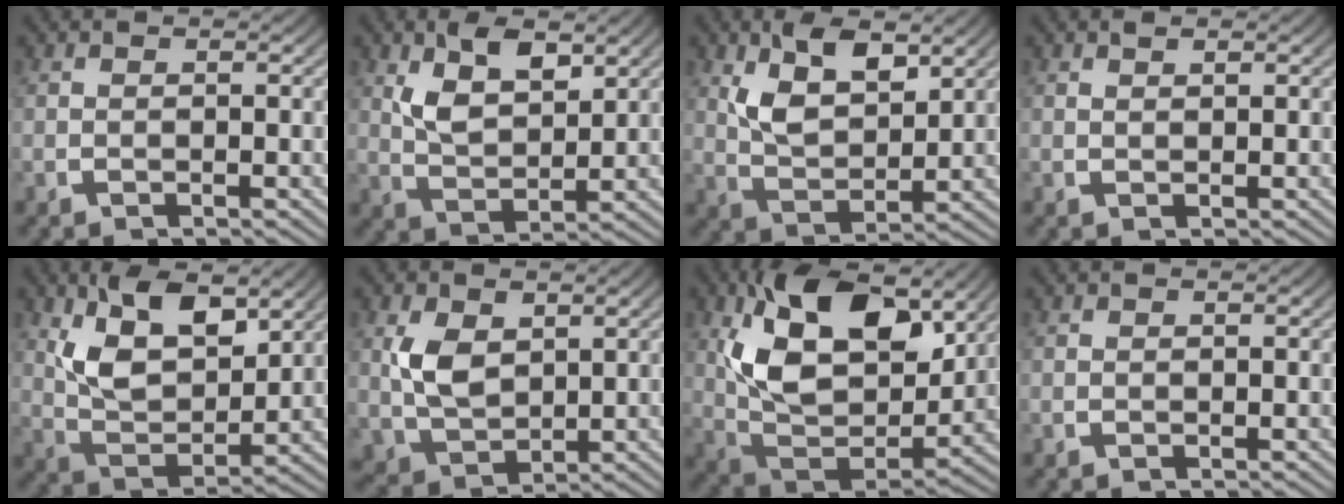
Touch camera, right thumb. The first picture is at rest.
{"total": 5.5, "force": [2.3, 2.9, 4.0], "torque": [-0.079, -0.011, 0.053]}
{"total": 6.2, "force": [2.2, 3.4, 4.6], "torque": [-0.093, -0.014, 0.052]}
{"total": 0.7, "force": [0.6, 0.1, 0.3], "torque": [0.001, -0.001, 0.015]}
{"total": 8.7, "force": [2.3, 5.3, 6.5], "torque": [-0.131, -0.016, 0.049]}
{"total": 5.6, "force": [0.9, 4.1, 3.7], "torque": [-0.089, -0.027, 0.033]}
{"total": 15.3, "force": [2.9, 9.6, 11.5], "torque": [-0.241, -0.030, 0.056]}
{"total": 0.0}